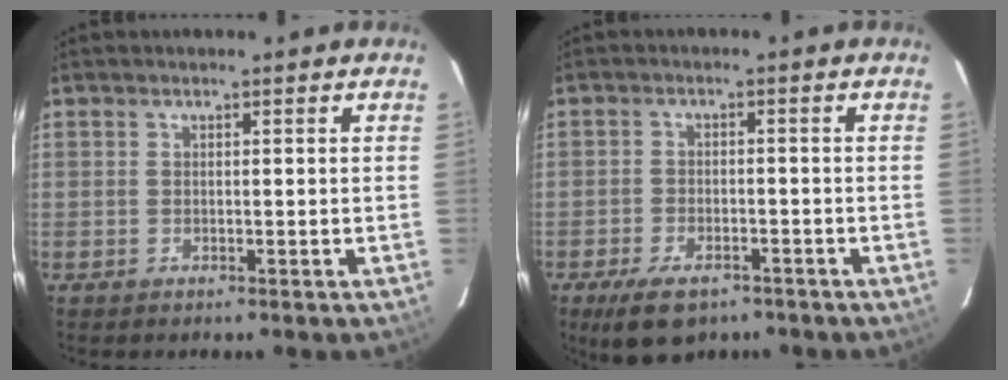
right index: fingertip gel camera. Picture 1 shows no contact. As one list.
[{"total": 8.5, "force": [-5.8, 3.9, 4.8], "torque": [-0.107, -0.013, -0.092]}]